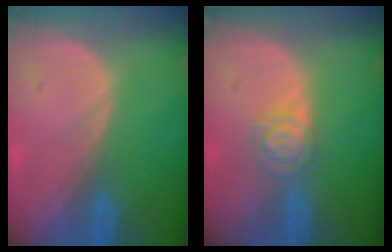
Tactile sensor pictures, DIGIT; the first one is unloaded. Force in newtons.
{"total": 3.9, "press": 3.8, "slide": 0.6}